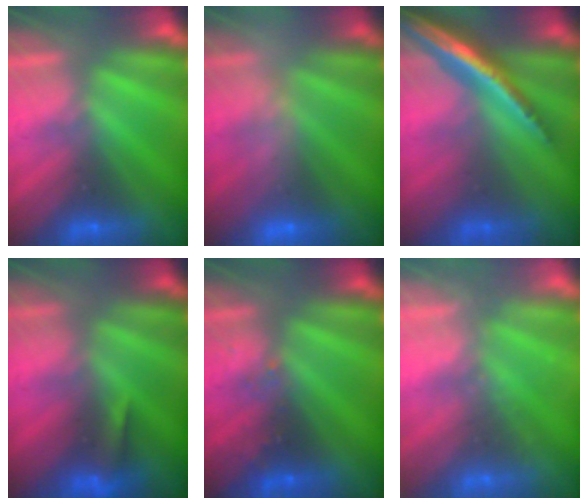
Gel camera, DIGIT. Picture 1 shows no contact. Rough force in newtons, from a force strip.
{"total": 2.6}
{"total": 1.8}
{"total": 5.0}
{"total": 2.9}
{"total": 1.8}